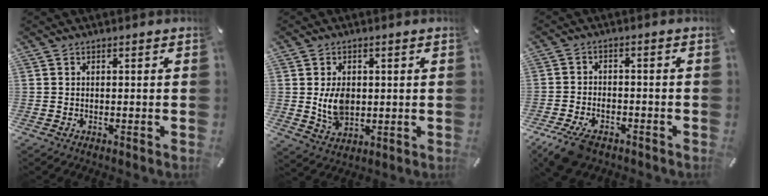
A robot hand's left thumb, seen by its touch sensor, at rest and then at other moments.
{"total": 7.4, "force": [0.7, 5.4, 5.0], "torque": [-0.101, -0.010, 0.007]}
{"total": 6.8, "force": [-4.1, 3.8, 3.8], "torque": [-0.082, 0.015, -0.075]}